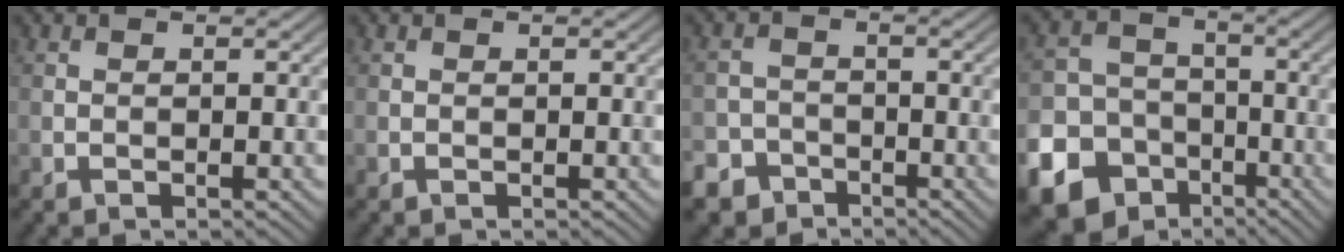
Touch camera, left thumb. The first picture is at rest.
{"total": 0.0}
{"total": 5.5, "force": [-4.0, 3.7, 0.8], "torque": [0.001, -0.008, -0.078]}
{"total": 17.1, "force": [-9.1, 13.9, 4.2], "torque": [-0.147, -0.073, -0.157]}